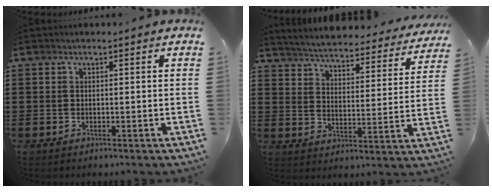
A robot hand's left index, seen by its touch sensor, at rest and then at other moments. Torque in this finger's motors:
{"motor_torque": [1.12, -1.02, 0.25, 0.09]}